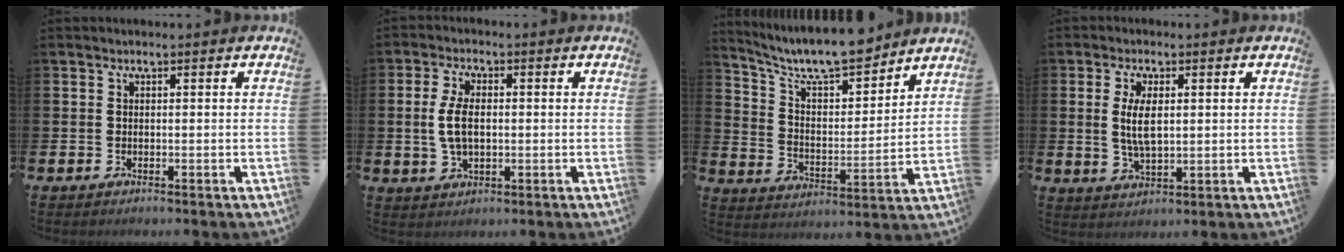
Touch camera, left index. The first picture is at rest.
{"total": 5.1, "force": [0.5, 2.6, 4.3], "torque": [-0.087, 0.005, 0.004]}
{"total": 9.5, "force": [8.8, 2.0, 3.1], "torque": [-0.079, -0.066, 0.152]}
{"total": 5.0, "force": [1.1, 2.0, 4.4], "torque": [-0.073, -0.001, 0.016]}